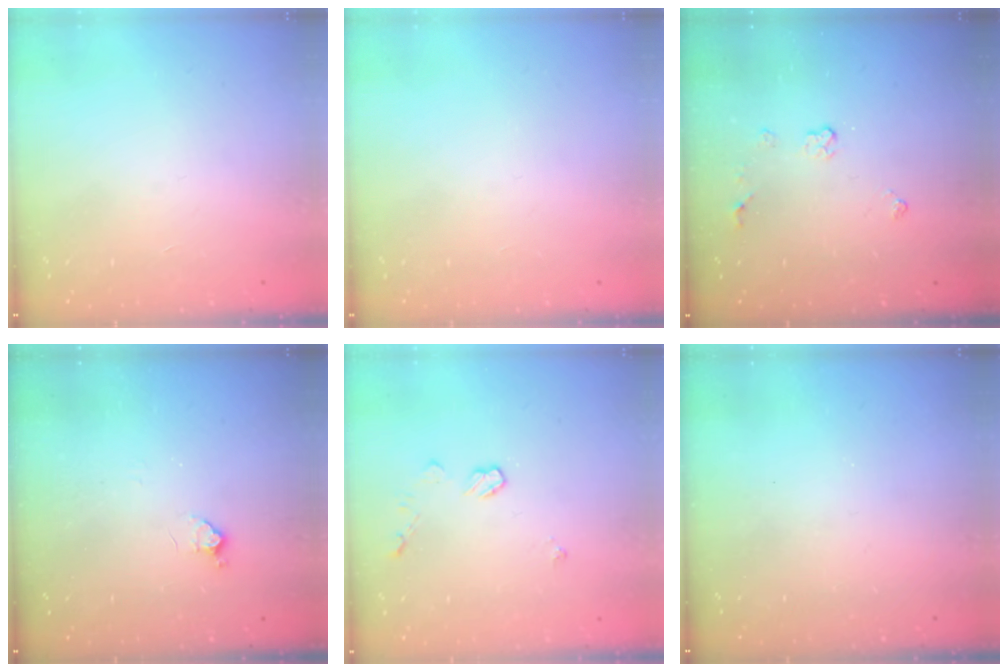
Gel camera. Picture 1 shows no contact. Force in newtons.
{"total": 0.0}
{"total": 3.9, "press": 3.8, "slide": 0.6}
{"total": 4.4, "press": 4.4, "slide": 0.8}
{"total": 5.1, "press": 5.1, "slide": 0.1}
{"total": 0.0}